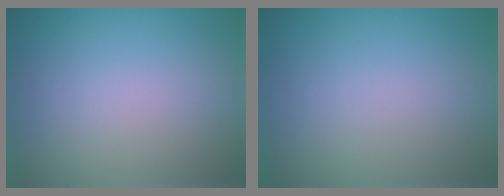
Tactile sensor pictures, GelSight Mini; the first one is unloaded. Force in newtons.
{"total": 0.0}